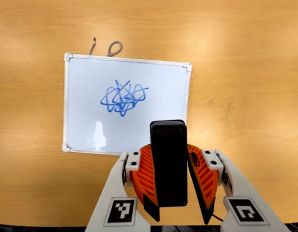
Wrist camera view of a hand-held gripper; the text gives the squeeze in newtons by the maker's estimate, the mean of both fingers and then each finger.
{"total": 6.8, "left": 6.7, "right": 6.8}